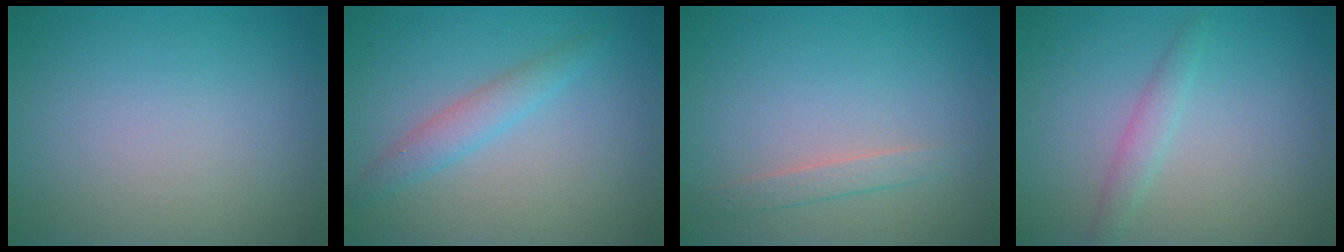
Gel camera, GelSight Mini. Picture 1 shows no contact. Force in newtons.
{"total": 2.2, "press": 2.2, "slide": 0.1}
{"total": 1.3, "press": 1.3, "slide": 0.1}
{"total": 1.5, "press": 1.5, "slide": 0.1}